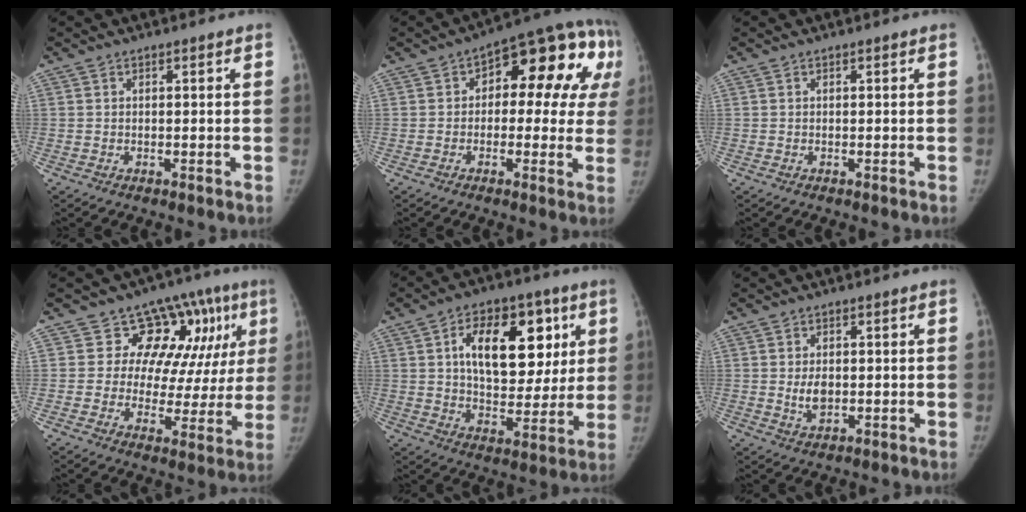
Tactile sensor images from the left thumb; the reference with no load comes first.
{"total": 18.7, "force": [4.2, 10.0, 15.2], "torque": [-0.130, 0.033, 0.039]}
{"total": 0.0}
{"total": 14.7, "force": [6.0, 10.4, 8.5], "torque": [-0.038, -0.005, 0.076]}
{"total": 18.9, "force": [5.5, 11.5, 14.0], "torque": [-0.161, -0.009, 0.089]}
{"total": 3.7, "force": [-0.1, 2.4, 2.9], "torque": [-0.042, -0.004, 0.002]}